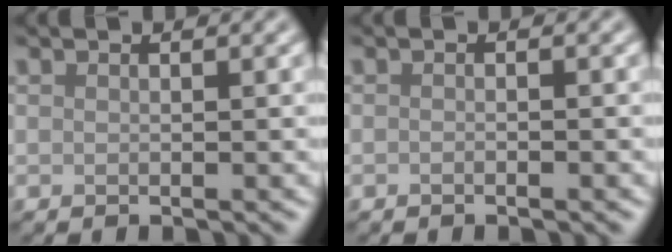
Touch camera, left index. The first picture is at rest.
{"total": 0.7, "force": [-0.4, 0.1, 0.6], "torque": [-0.012, -0.001, -0.009]}